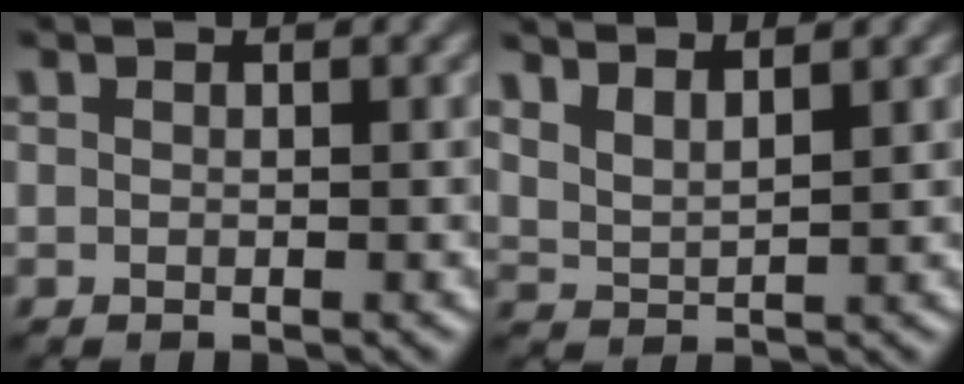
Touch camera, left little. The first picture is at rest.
{"total": 3.1, "force": [2.8, 0.5, 1.3], "torque": [-0.031, 0.008, 0.052]}